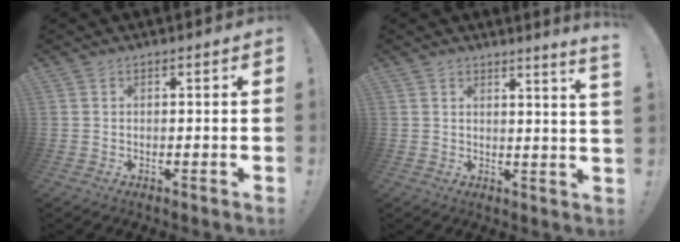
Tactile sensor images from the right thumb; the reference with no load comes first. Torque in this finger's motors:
{"motor_torque": [-0.06, -0.06, 0.01, 0.02, 0.01]}